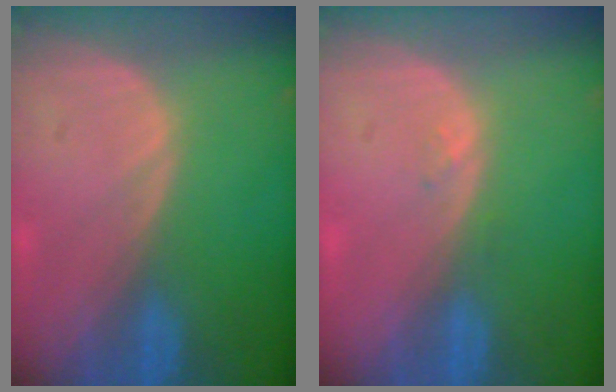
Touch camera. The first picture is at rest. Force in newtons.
{"total": 0.9, "press": 0.8, "slide": 0.4}